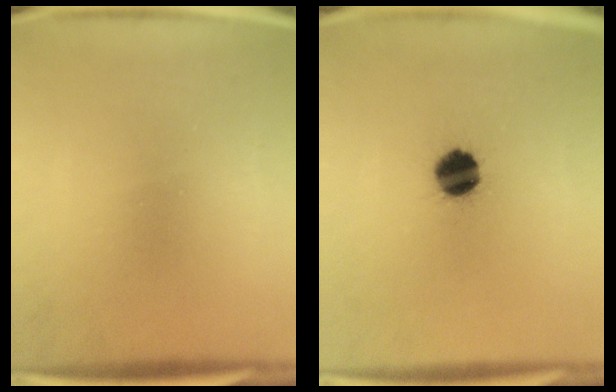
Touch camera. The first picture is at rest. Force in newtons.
{"total": 8.2}